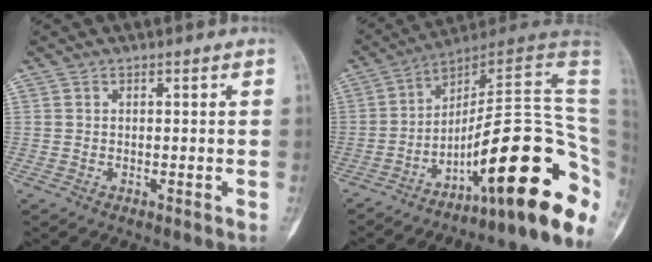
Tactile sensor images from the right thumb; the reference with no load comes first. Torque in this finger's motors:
{"motor_torque": [3.43, 1.58, 1.85, -0.92, 0.25]}